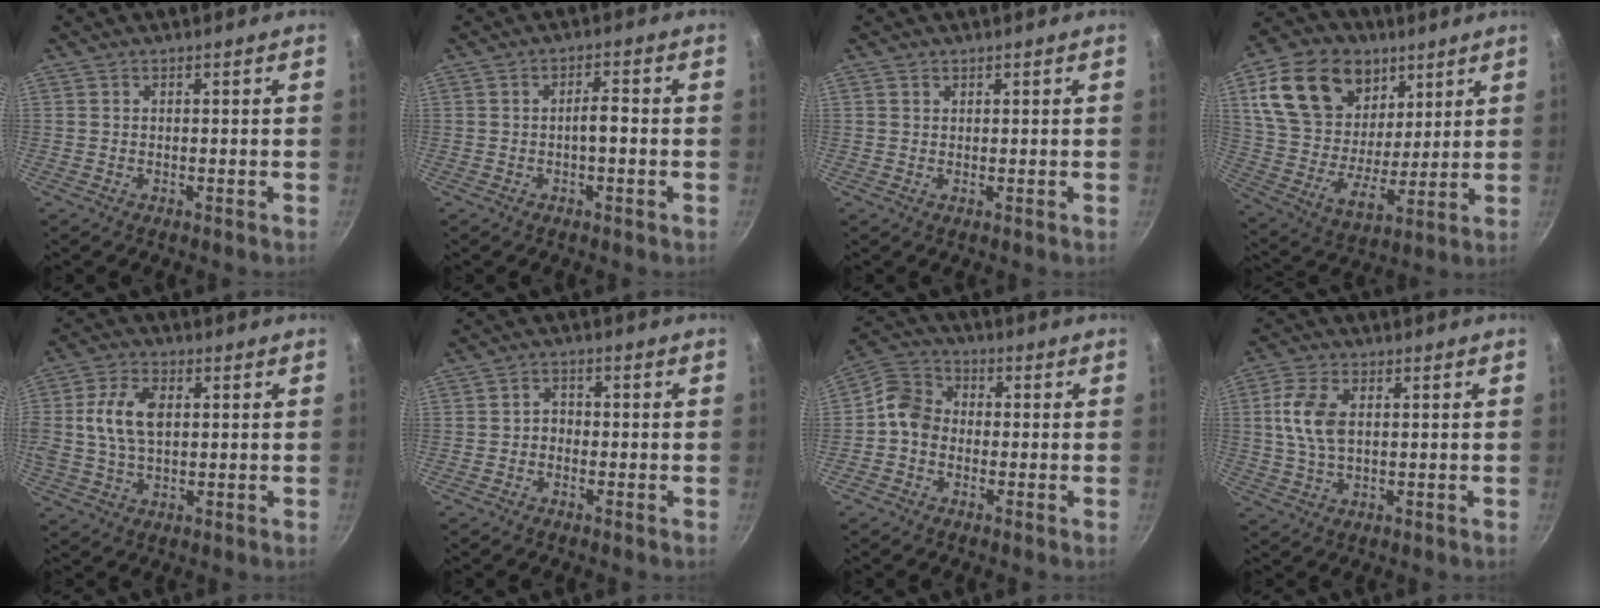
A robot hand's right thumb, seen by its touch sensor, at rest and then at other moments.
{"total": 3.2, "force": [-0.6, 1.0, 3.0], "torque": [-0.049, 0.013, -0.011]}
{"total": 0.8, "force": [0.5, 0.6, 0.2], "torque": [-0.001, 0.000, 0.006]}
{"total": 22.9, "force": [10.2, 16.0, 12.8], "torque": [-0.204, -0.033, 0.187]}
{"total": 10.0, "force": [1.5, 6.0, 7.8], "torque": [-0.144, 0.013, 0.021]}
{"total": 2.3, "force": [-0.8, 1.9, 1.1], "torque": [-0.005, 0.013, -0.017]}
{"total": 7.0, "force": [-1.2, 5.9, 3.6], "torque": [-0.045, 0.023, -0.047]}
{"total": 8.0, "force": [1.3, 4.6, 6.4], "torque": [-0.126, 0.006, 0.023]}